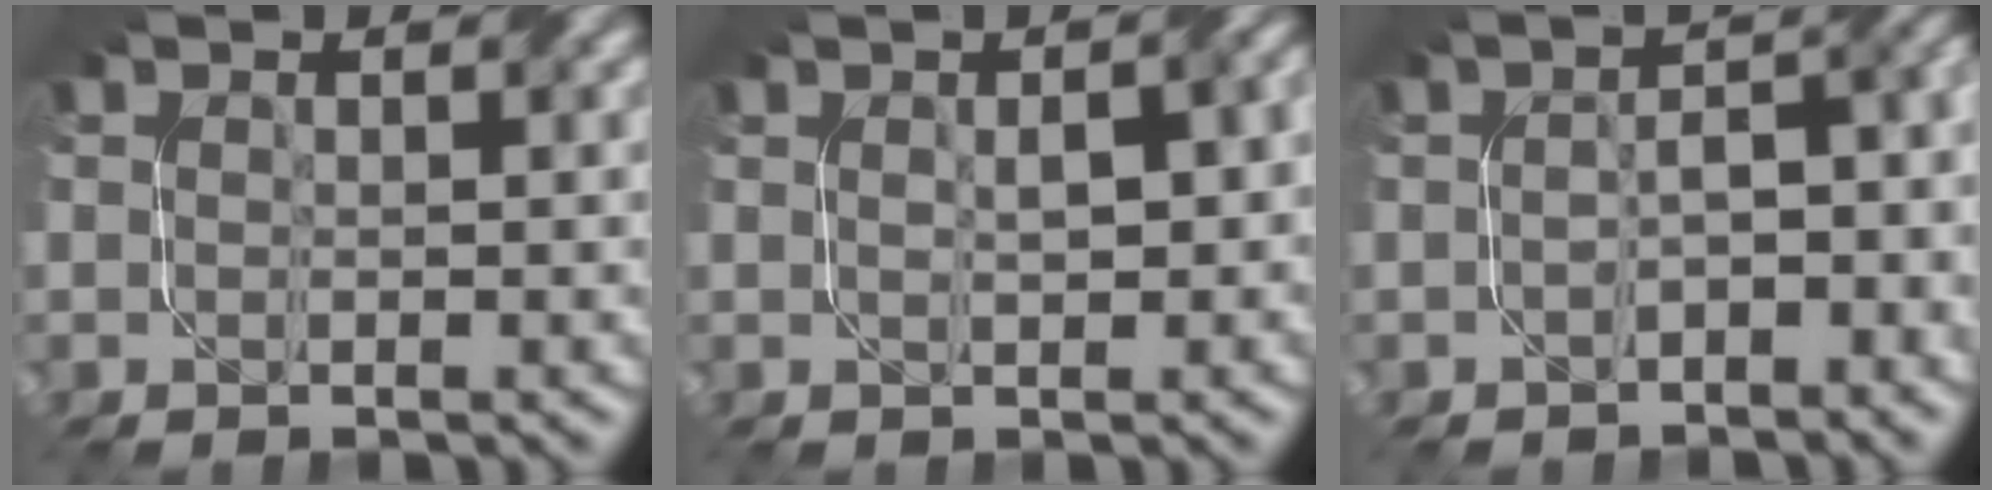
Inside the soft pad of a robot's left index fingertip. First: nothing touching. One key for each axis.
{"total": 3.3, "fx": 0.6, "fy": 1.2, "fz": 3.0, "tx": -0.039, "ty": 0.011, "tz": 0.009}
{"total": 5.3, "fx": -1.7, "fy": 2.4, "fz": 4.4, "tx": -0.051, "ty": 0.007, "tz": -0.027}